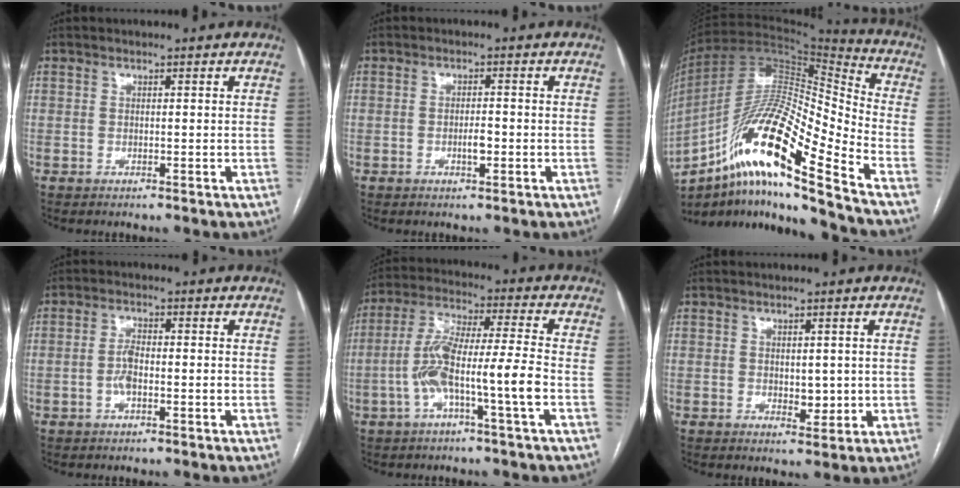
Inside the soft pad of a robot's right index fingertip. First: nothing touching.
{"total": 2.3, "force": [-0.7, 0.7, 2.1], "torque": [-0.036, 0.002, -0.010]}
{"total": 22.0, "force": [-12.4, 1.4, 18.1], "torque": [-0.339, -0.012, -0.221]}
{"total": 3.2, "force": [-0.9, 1.1, 2.8], "torque": [-0.063, 0.004, -0.017]}
{"total": 11.3, "force": [-3.6, 0.2, 10.7], "torque": [-0.215, 0.018, -0.070]}
{"total": 3.0, "force": [0.0, 1.8, 2.4], "torque": [-0.028, -0.003, 0.007]}